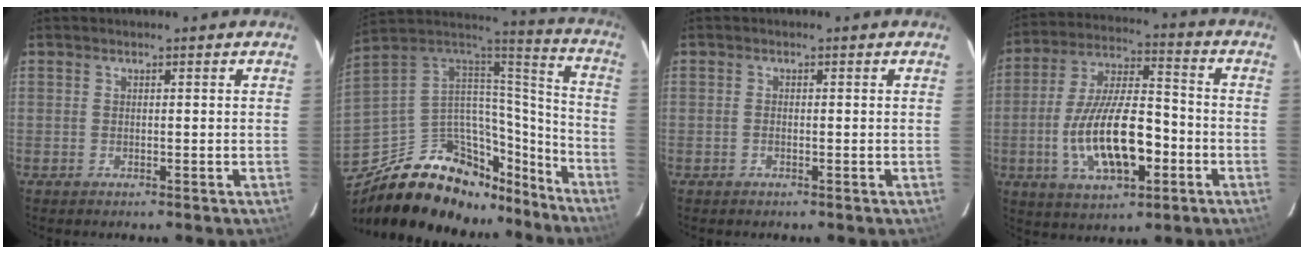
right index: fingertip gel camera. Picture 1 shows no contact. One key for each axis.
{"total": 29.7, "fx": -20.4, "fy": 15.3, "fz": 15.2, "tx": -0.280, "ty": 0.041, "tz": -0.293}
{"total": 0.7, "fx": -0.3, "fy": 0.3, "fz": 0.5, "tx": -0.012, "ty": 0.001, "tz": -0.006}
{"total": 17.5, "fx": -5.0, "fy": 7.0, "fz": 15.2, "tx": -0.302, "ty": -0.001, "tz": -0.079}